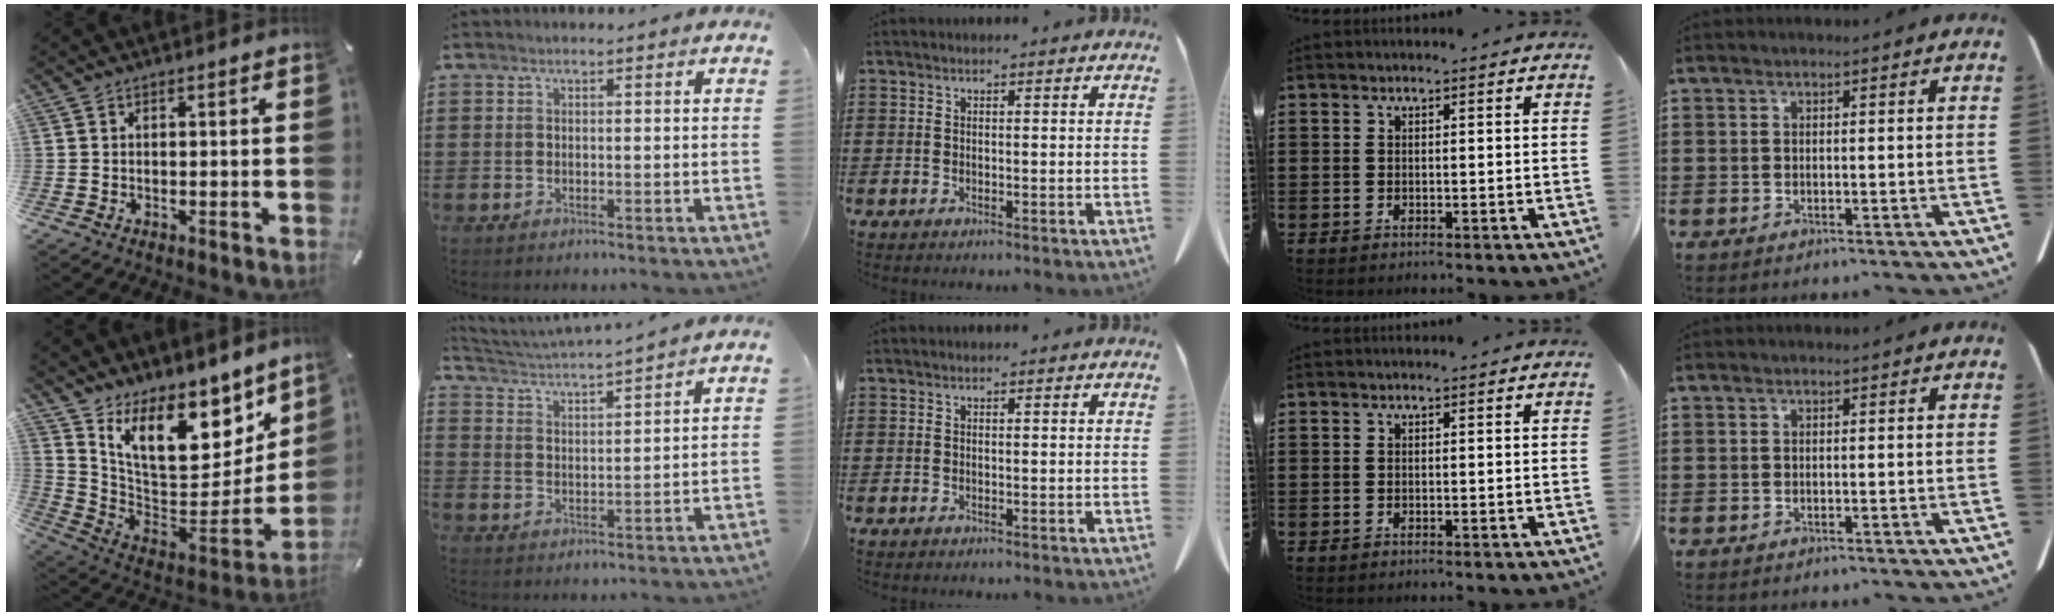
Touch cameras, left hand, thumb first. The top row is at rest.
{"thumb": {"total": 16.3, "force": [10.1, 9.1, 9.0], "torque": [-0.135, -0.094, 0.179]}, "index": {"total": 3.5, "force": [3.4, -0.7, 0.5], "torque": [-0.027, -0.026, 0.055]}}